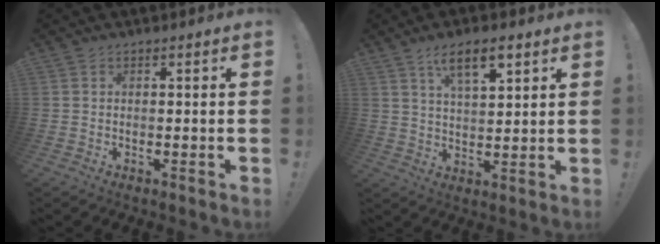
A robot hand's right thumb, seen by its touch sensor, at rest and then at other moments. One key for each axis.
{"total": 9.2, "fx": 5.5, "fy": 3.2, "fz": 6.7, "tx": -0.107, "ty": -0.018, "tz": 0.096}